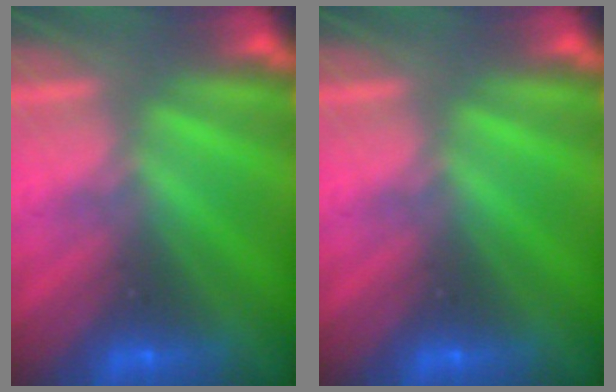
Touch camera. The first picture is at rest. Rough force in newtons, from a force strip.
{"total": 0.0}